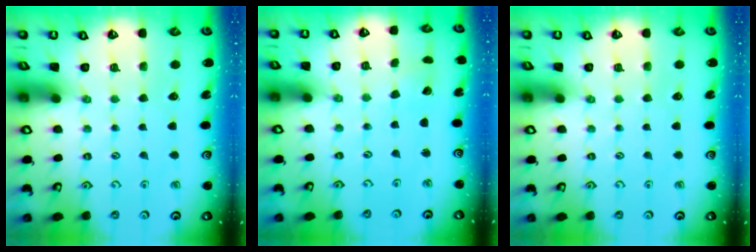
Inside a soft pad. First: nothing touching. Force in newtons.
{"total": 1.6, "press": 1.6, "slide": 0.0}
{"total": 0.0}